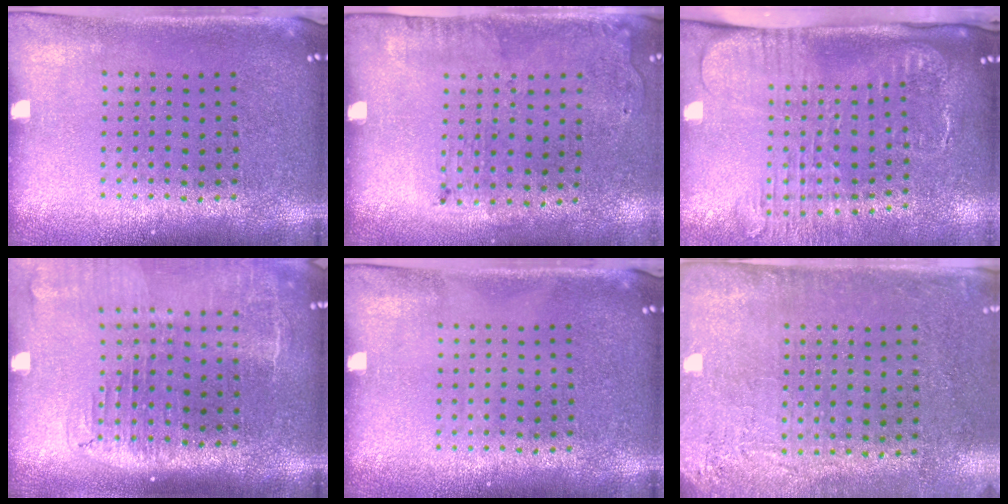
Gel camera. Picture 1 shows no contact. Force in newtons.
{"total": 1.8, "press": 1.2, "slide": 1.4}
{"total": 2.6, "press": 2.0, "slide": 1.7}
{"total": 2.2, "press": 1.8, "slide": 1.3}
{"total": 0.0}
{"total": 2.8, "press": 2.3, "slide": 1.5}